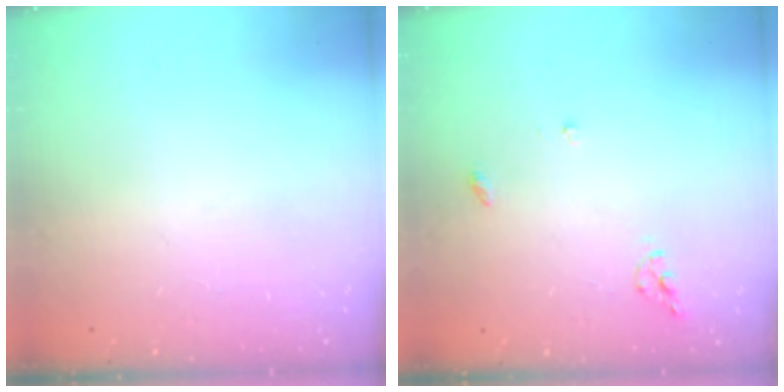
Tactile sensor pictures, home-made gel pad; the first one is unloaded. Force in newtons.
{"total": 6.2, "press": 6.2, "slide": 0.1}